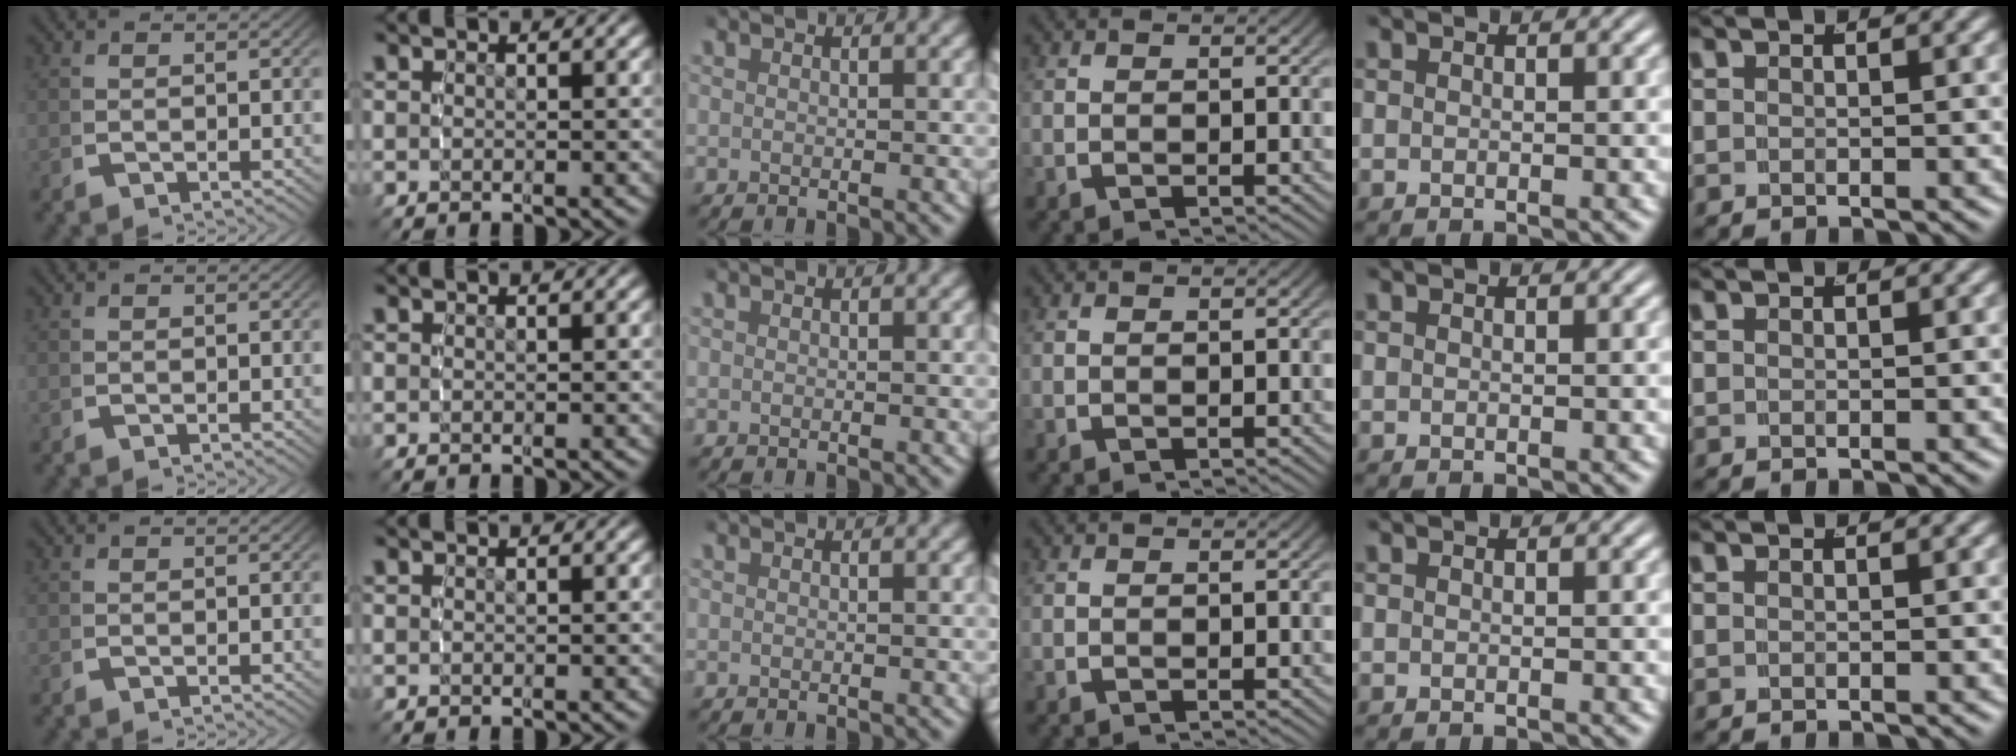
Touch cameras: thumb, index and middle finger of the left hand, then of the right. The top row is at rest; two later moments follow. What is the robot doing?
{"motion": "reach", "object": "paper"}